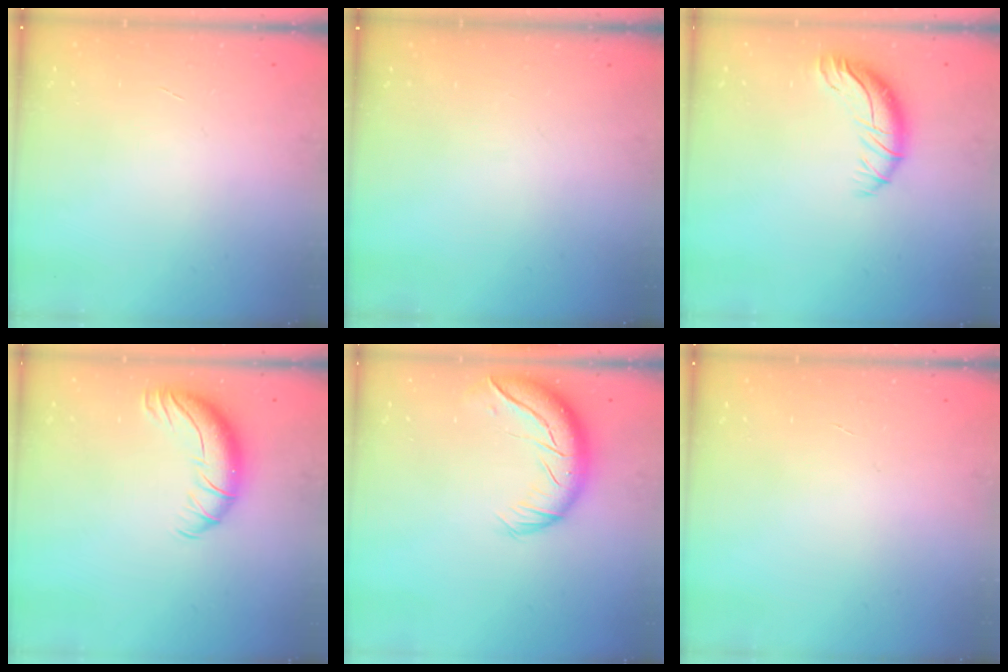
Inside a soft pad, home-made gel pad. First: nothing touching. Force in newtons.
{"total": 0.0}
{"total": 9.4, "press": 9.3, "slide": 0.9}
{"total": 10.5, "press": 10.2, "slide": 2.4}
{"total": 14.0, "press": 13.5, "slide": 3.7}
{"total": 0.0}